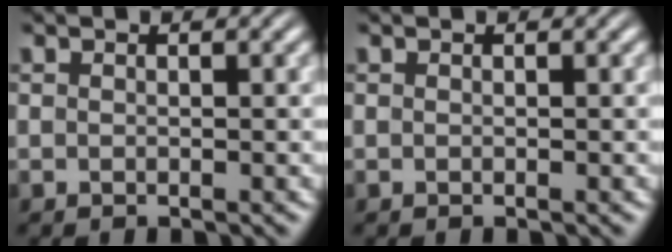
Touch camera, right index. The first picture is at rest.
{"total": 0.0}